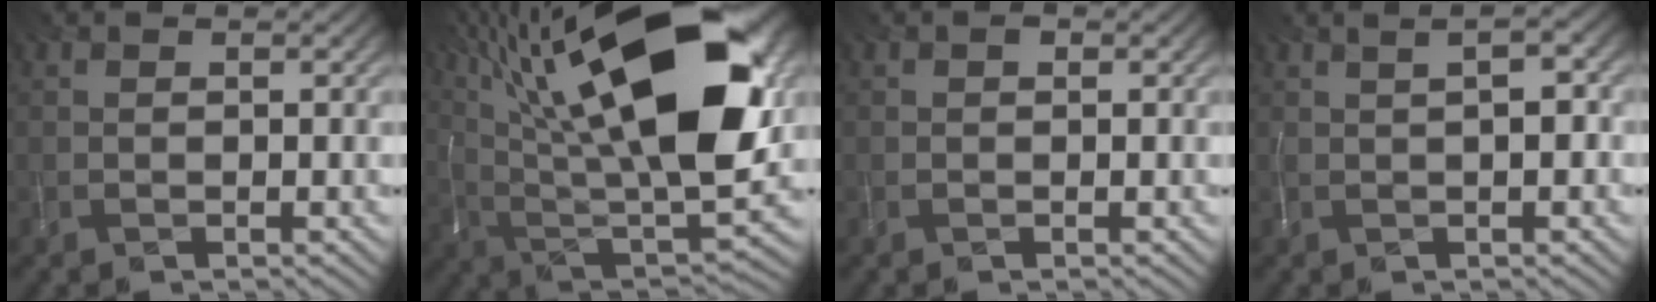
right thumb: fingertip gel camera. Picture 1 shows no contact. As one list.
[{"total": 22.0, "force": [8.5, 8.2, 18.6], "torque": [-0.331, 0.044, 0.141]}, {"total": 0.5, "force": [0.1, 0.4, 0.3], "torque": [-0.005, 0.002, 0.000]}, {"total": 3.1, "force": [0.9, 0.9, 2.9], "torque": [-0.050, 0.010, 0.015]}]